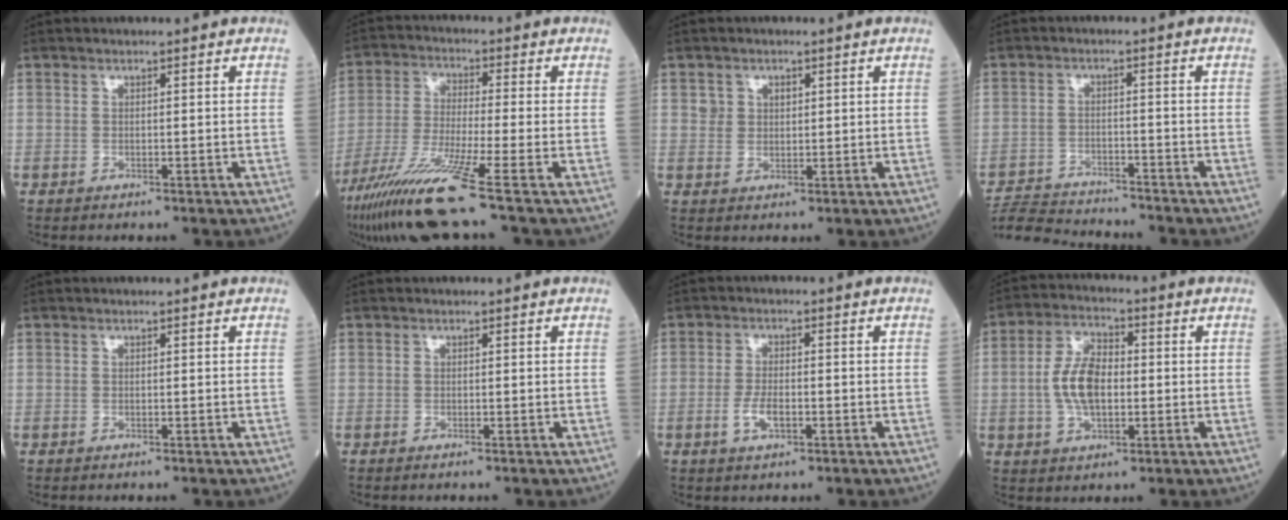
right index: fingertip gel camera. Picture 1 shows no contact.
{"total": 12.0, "force": [-8.0, -1.9, 8.7], "torque": [-0.173, -0.042, -0.148]}
{"total": 2.4, "force": [1.0, 2.2, 0.6], "torque": [-0.008, 0.006, 0.015]}
{"total": 9.6, "force": [-9.4, 0.0, 1.6], "torque": [-0.029, -0.003, -0.161]}
{"total": 0.0}
{"total": 0.0}
{"total": 3.7, "force": [-1.3, 1.4, 3.1], "torque": [-0.063, 0.002, -0.023]}
{"total": 8.2, "force": [-0.5, 4.3, 7.0], "torque": [-0.147, 0.013, -0.011]}